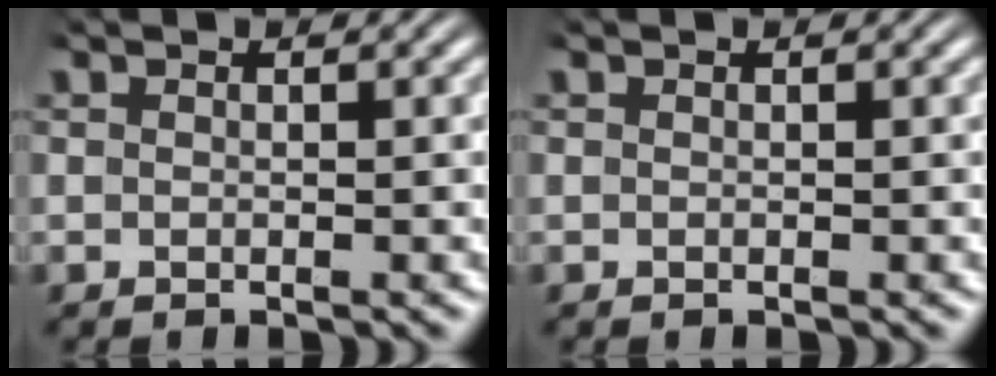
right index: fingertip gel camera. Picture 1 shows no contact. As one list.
[{"total": 0.0}]